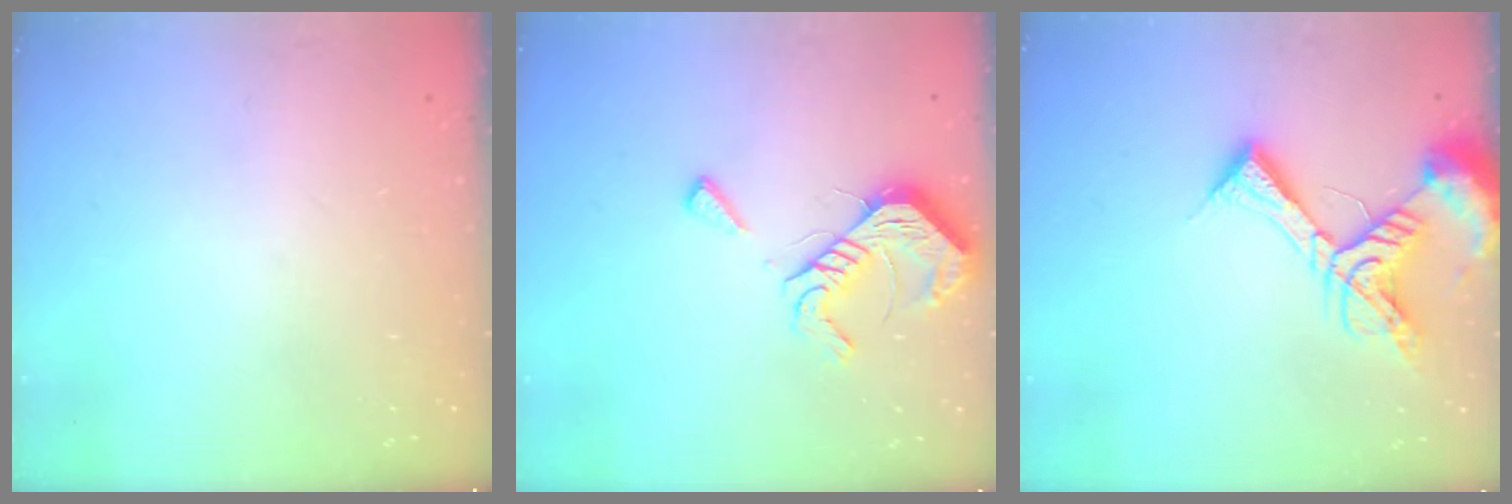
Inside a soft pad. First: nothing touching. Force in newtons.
{"total": 12.2, "press": 12.2, "slide": 0.5}
{"total": 13.0, "press": 12.9, "slide": 1.6}